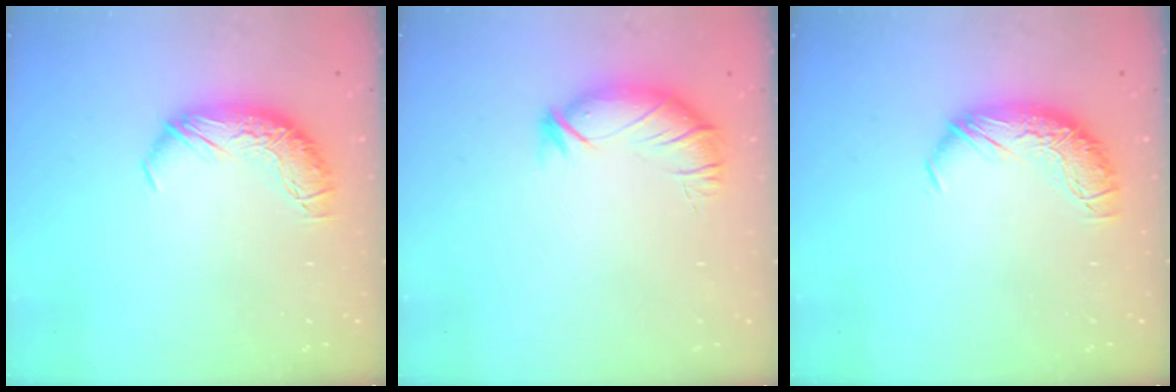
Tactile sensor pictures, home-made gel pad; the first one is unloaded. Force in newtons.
{"total": 3.0, "press": 2.4, "slide": 1.9}
{"total": 0.0}